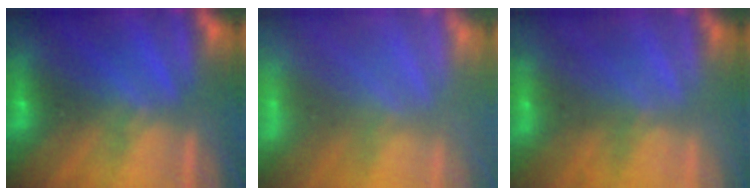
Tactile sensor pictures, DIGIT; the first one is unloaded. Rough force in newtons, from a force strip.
{"total": 7.0}
{"total": 2.1}